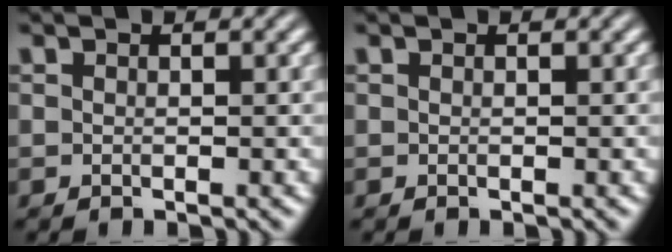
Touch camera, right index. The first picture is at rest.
{"total": 0.0}